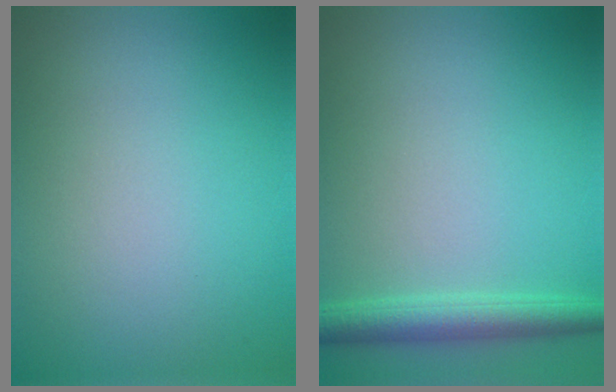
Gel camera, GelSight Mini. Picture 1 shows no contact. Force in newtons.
{"total": 3.1, "press": 3.1, "slide": 0.1}